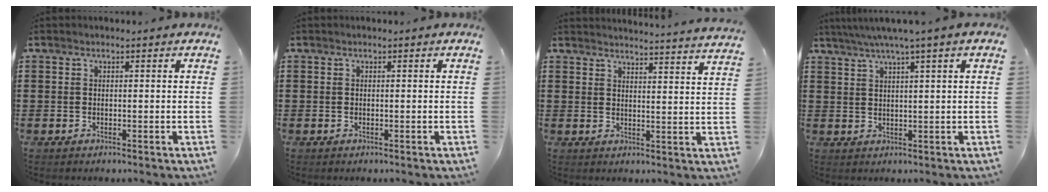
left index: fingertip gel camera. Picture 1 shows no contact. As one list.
[{"total": 0.0}, {"total": 3.3, "force": [3.2, -0.9, 0.1], "torque": [-0.005, -0.026, 0.055]}, {"total": 3.3, "force": [2.0, -0.5, 2.6], "torque": [-0.054, -0.001, 0.032]}]